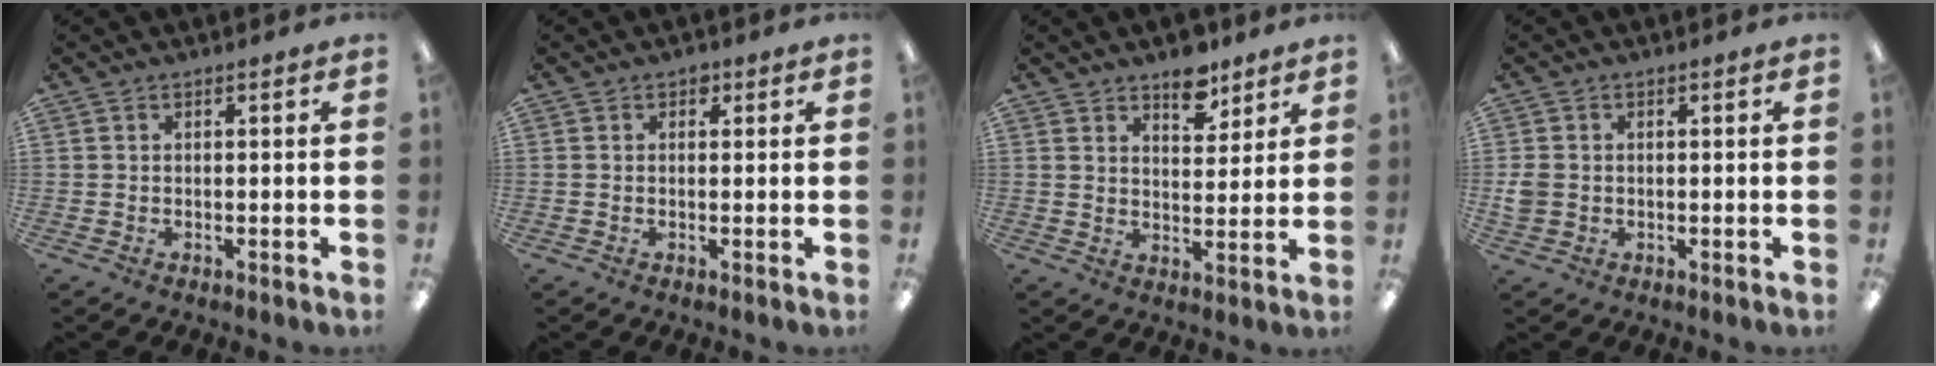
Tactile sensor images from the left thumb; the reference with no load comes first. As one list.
[{"total": 1.5, "force": [0.7, 1.1, 0.6], "torque": [-0.005, -0.001, 0.011]}, {"total": 7.4, "force": [5.7, 3.6, 2.9], "torque": [-0.017, -0.038, 0.095]}, {"total": 3.0, "force": [-0.1, 2.7, 1.3], "torque": [-0.014, 0.003, -0.003]}]